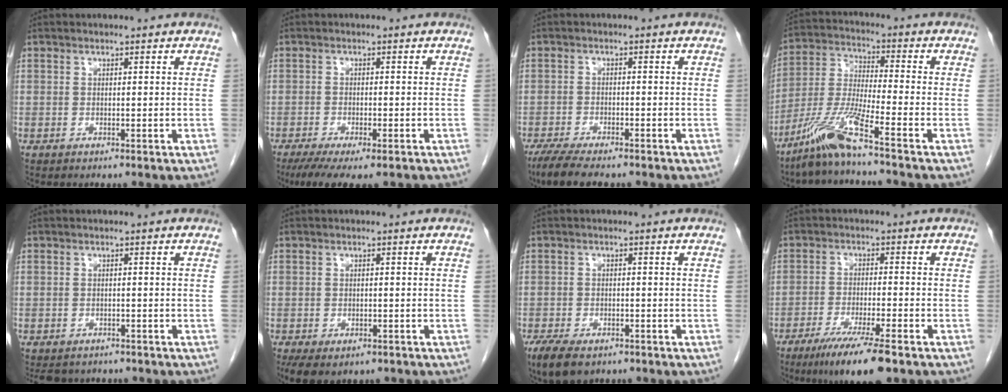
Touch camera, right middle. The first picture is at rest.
{"total": 9.2, "force": [-6.7, 2.4, 5.8], "torque": [-0.087, -0.017, -0.102]}
{"total": 7.7, "force": [-6.2, 1.6, 4.2], "torque": [-0.069, -0.016, -0.101]}
{"total": 9.7, "force": [-6.9, -1.1, 6.6], "torque": [-0.144, -0.026, -0.141]}
{"total": 6.2, "force": [-5.2, 3.2, 1.2], "torque": [-0.011, -0.001, -0.064]}
{"total": 6.7, "force": [-4.5, 3.6, 3.5], "torque": [-0.056, -0.007, -0.063]}
{"total": 7.2, "force": [-5.0, 3.2, 4.0], "torque": [-0.070, -0.010, -0.076]}
{"total": 9.4, "force": [-6.4, 0.3, 6.9], "torque": [-0.116, -0.024, -0.105]}